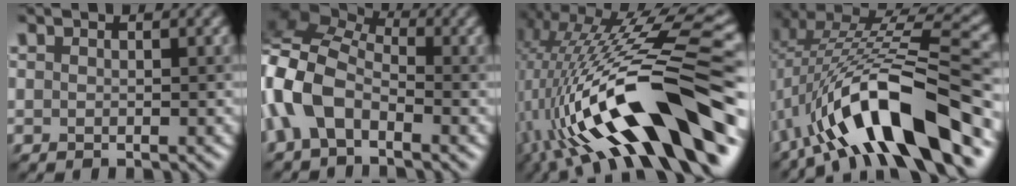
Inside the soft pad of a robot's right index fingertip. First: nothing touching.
{"total": 7.6, "force": [-1.5, 4.6, 5.9], "torque": [-0.126, 0.028, -0.054]}
{"total": 16.0, "force": [-4.0, 4.9, 14.7], "torque": [-0.252, 0.024, -0.068]}
{"total": 12.3, "force": [-5.0, 3.7, 10.6], "torque": [-0.172, 0.022, -0.081]}